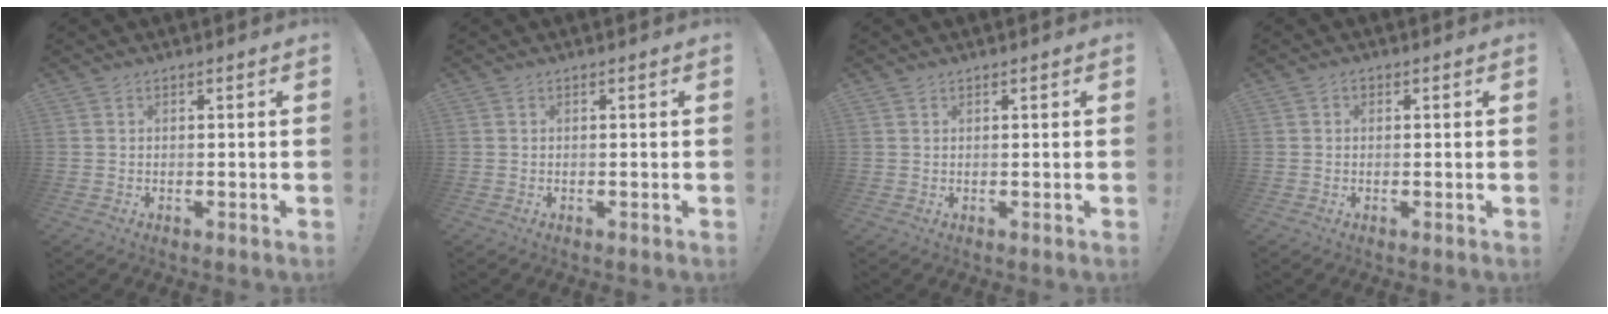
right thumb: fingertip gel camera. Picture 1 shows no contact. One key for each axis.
{"total": 0.0}
{"total": 0.7, "fx": 0.6, "fy": 0.3, "fz": 0.2, "tx": -0.003, "ty": -0.001, "tz": 0.012}
{"total": 0.8, "fx": -0.1, "fy": 0.7, "fz": 0.3, "tx": -0.012, "ty": 0.007, "tz": -0.001}